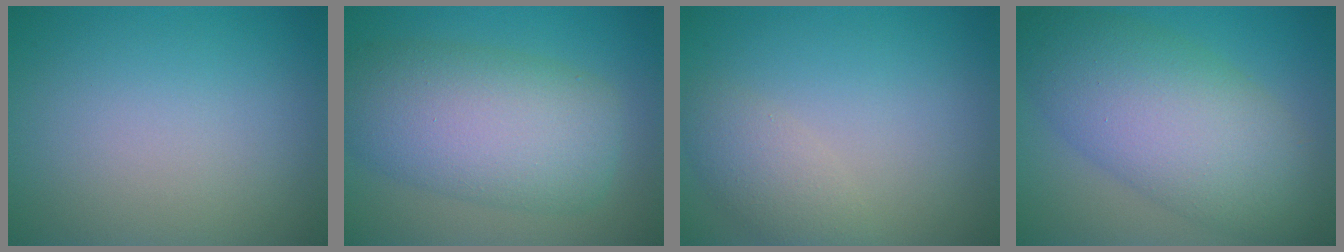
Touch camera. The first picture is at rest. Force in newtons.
{"total": 9.1, "press": 9.1, "slide": 0.3}
{"total": 2.4, "press": 2.4, "slide": 0.2}
{"total": 9.5, "press": 9.5, "slide": 0.4}